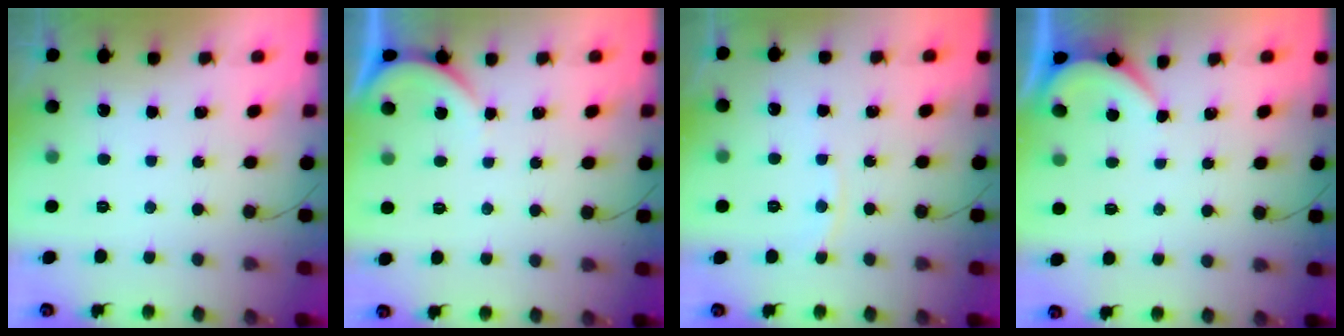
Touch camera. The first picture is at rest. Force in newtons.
{"total": 2.8, "press": 2.8, "slide": 0.5}
{"total": 4.5, "press": 4.5, "slide": 0.4}
{"total": 2.2, "press": 2.2, "slide": 0.4}